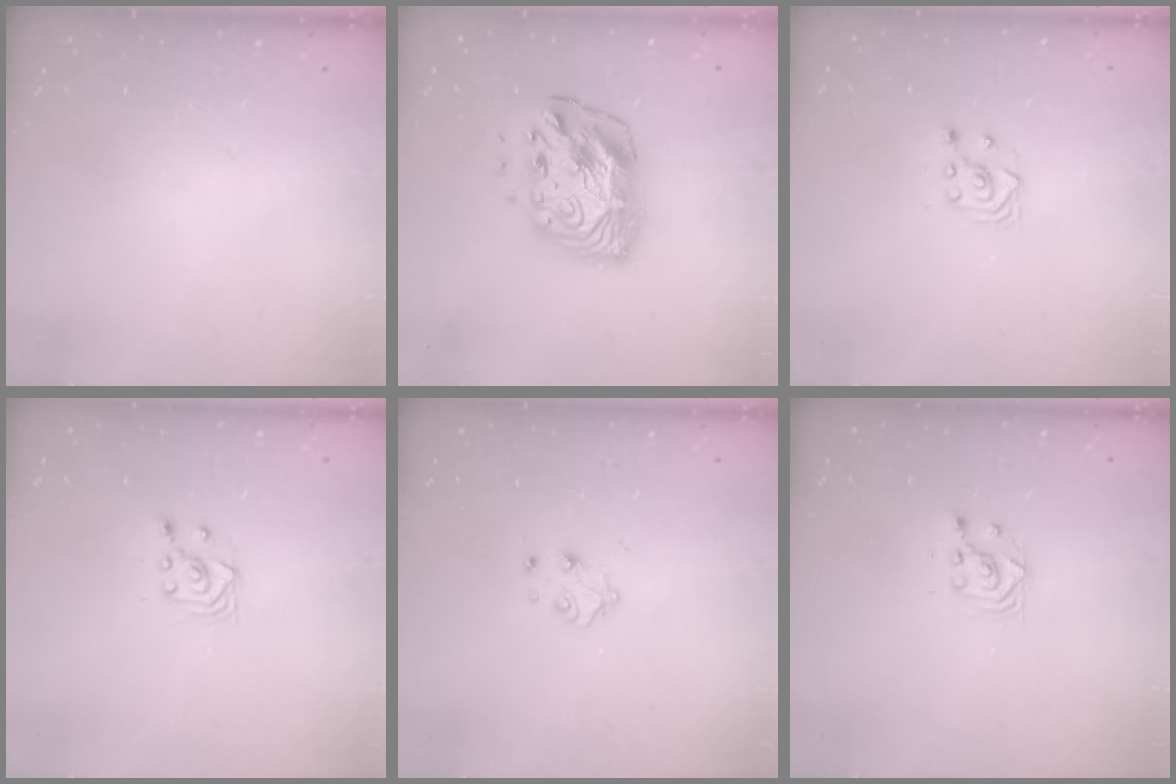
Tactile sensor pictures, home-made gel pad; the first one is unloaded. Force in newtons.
{"total": 13.1, "press": 13.0, "slide": 1.6}
{"total": 3.4, "press": 3.0, "slide": 1.6}
{"total": 3.6, "press": 3.2, "slide": 1.6}
{"total": 4.4, "press": 4.4, "slide": 0.5}
{"total": 2.8, "press": 2.8, "slide": 0.2}